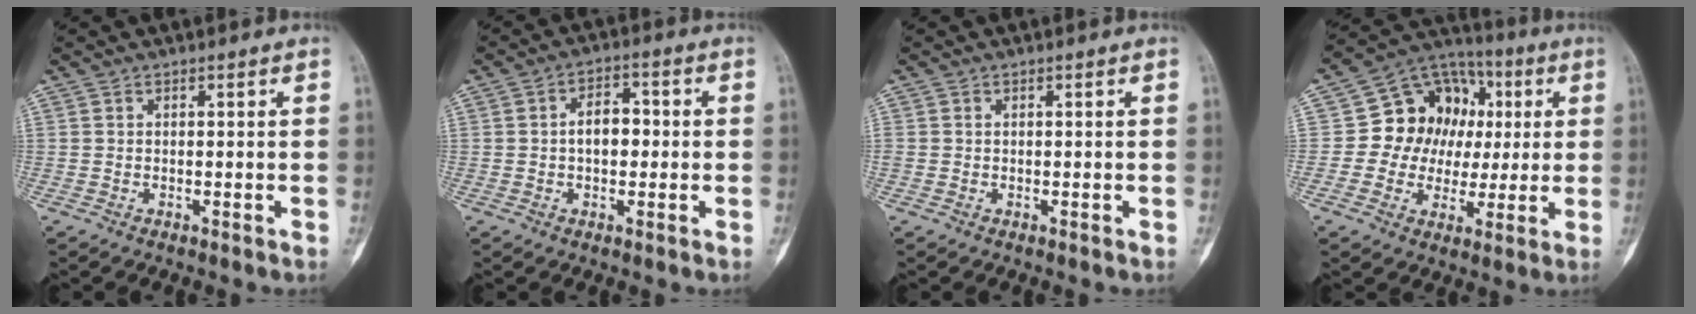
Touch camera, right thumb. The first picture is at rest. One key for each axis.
{"total": 5.7, "fx": 0.0, "fy": 3.7, "fz": 4.4, "tx": -0.059, "ty": 0.016, "tz": -0.005}
{"total": 0.5, "fx": 0.1, "fy": 0.5, "fz": 0.2, "tx": 0.001, "ty": 0.002, "tz": 0.002}
{"total": 15.3, "fx": 1.7, "fy": 12.9, "fz": 8.0, "tx": -0.067, "ty": 0.025, "tz": 0.027}